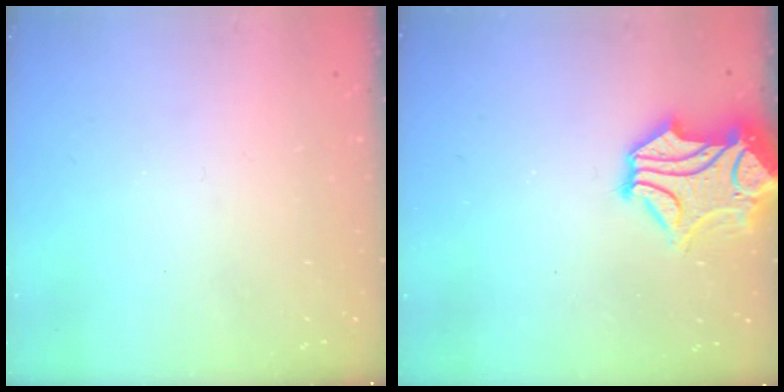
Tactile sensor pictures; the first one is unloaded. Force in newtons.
{"total": 2.0, "press": 1.6, "slide": 1.1}